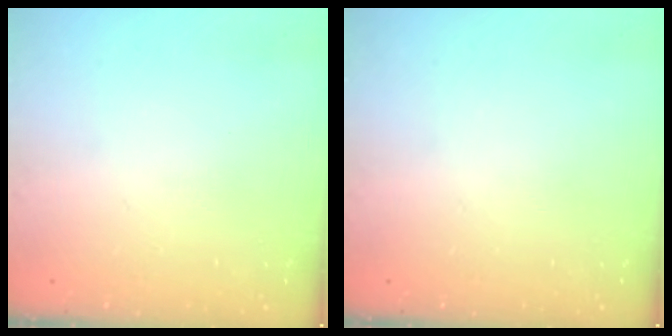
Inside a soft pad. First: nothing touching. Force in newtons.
{"total": 0.0}